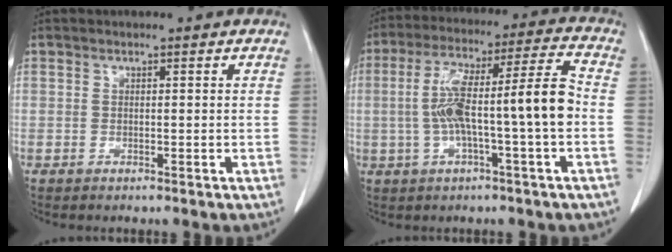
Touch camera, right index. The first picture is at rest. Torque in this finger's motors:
{"motor_torque": [1.49, -0.06, 0.60, 0.21]}